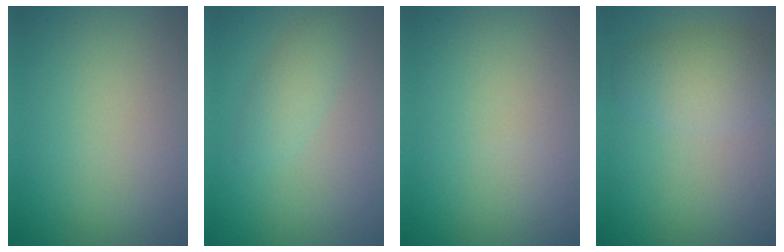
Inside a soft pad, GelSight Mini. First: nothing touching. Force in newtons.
{"total": 2.1, "press": 2.1, "slide": 0.1}
{"total": 0.0}
{"total": 4.1, "press": 4.1, "slide": 0.4}